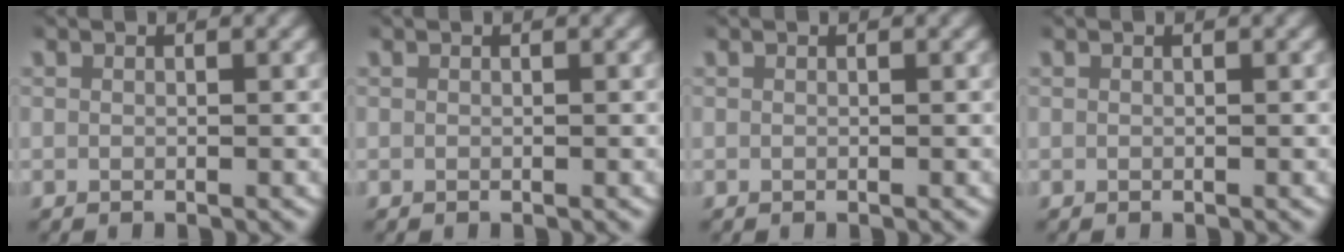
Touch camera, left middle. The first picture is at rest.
{"total": 0.0}
{"total": 0.0}
{"total": 0.0}